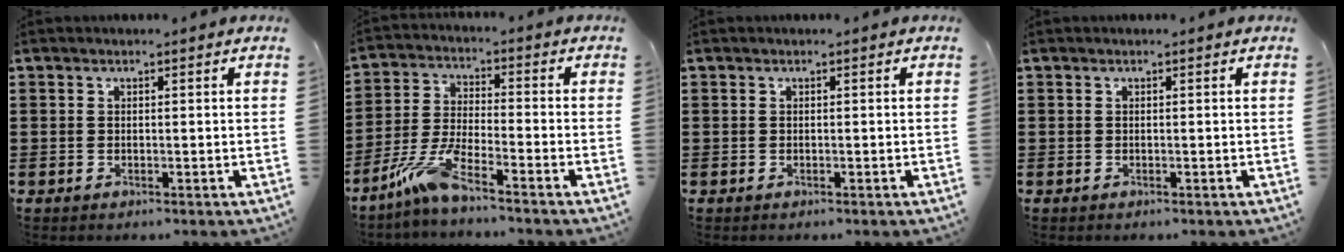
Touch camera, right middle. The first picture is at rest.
{"total": 7.4, "force": [-5.4, 0.7, 5.1], "torque": [-0.123, -0.015, -0.107]}
{"total": 0.0}
{"total": 0.0}